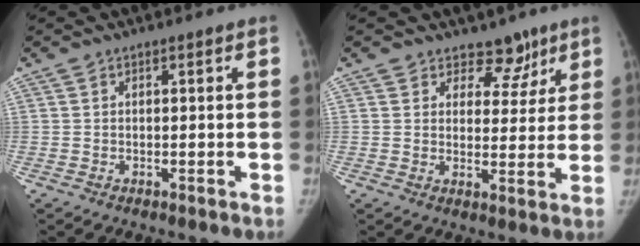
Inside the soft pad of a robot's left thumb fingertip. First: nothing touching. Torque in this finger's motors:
{"motor_torque": [-0.31, -0.16, -0.22, -0.26, -0.08]}